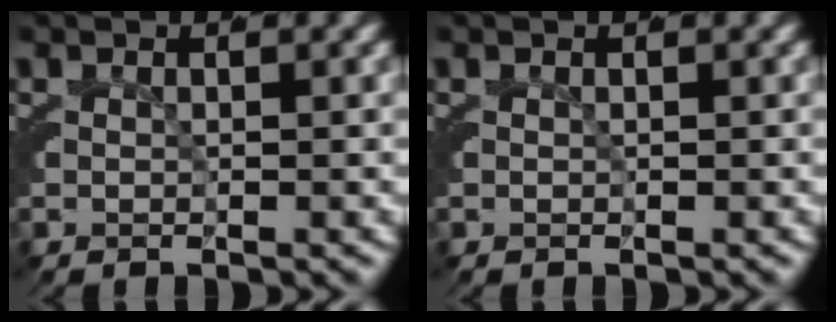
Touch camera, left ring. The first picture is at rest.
{"total": 0.0}